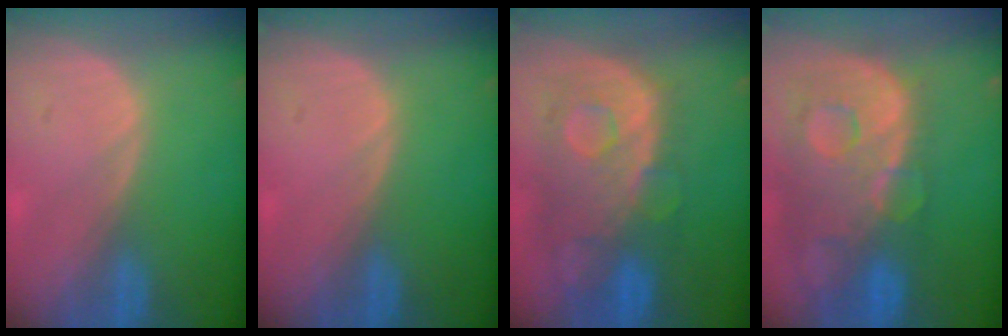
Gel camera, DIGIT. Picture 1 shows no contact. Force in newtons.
{"total": 0.0}
{"total": 11.2, "press": 9.7, "slide": 5.5}
{"total": 13.7, "press": 11.2, "slide": 8.0}